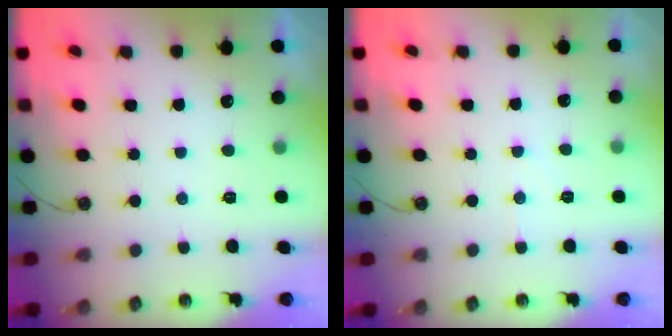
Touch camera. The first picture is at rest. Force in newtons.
{"total": 3.0, "press": 3.0, "slide": 0.6}